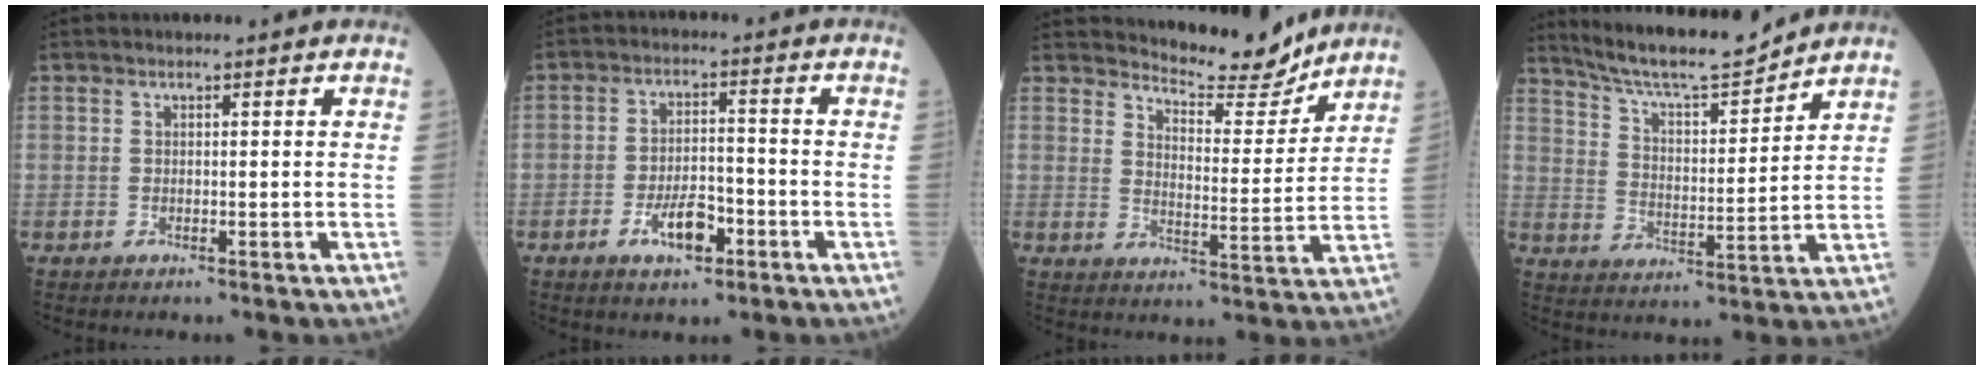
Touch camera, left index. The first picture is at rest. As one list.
[{"total": 5.9, "force": [-3.0, 2.4, 4.5], "torque": [-0.086, 0.001, -0.050]}, {"total": 8.5, "force": [8.3, 1.2, 1.3], "torque": [-0.030, -0.020, 0.123]}, {"total": 12.4, "force": [11.6, 0.6, 4.3], "torque": [-0.080, -0.003, 0.198]}]